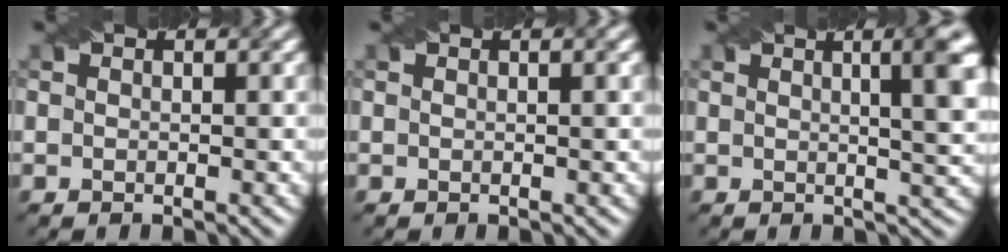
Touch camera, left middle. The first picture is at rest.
{"total": 0.9, "force": [0.3, 0.3, 0.8], "torque": [-0.011, 0.005, -0.001]}
{"total": 6.6, "force": [2.1, 2.1, 5.9], "torque": [-0.035, 0.024, 0.015]}